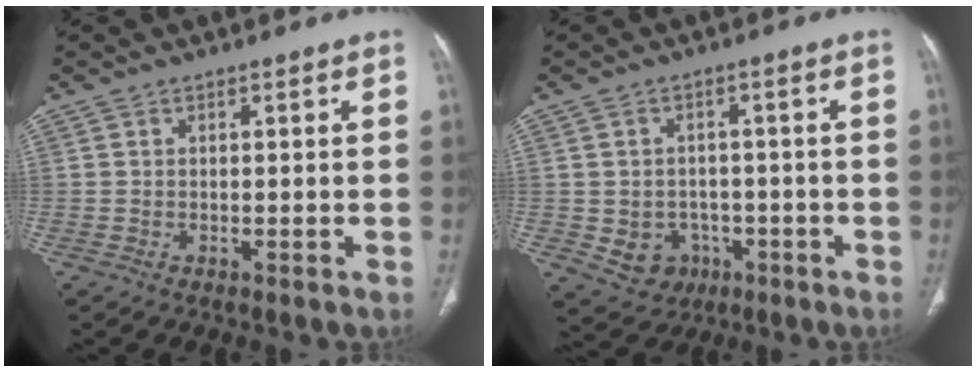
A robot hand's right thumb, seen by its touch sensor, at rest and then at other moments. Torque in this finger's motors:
{"motor_torque": [-0.28, 0.06, -0.05, 0.43, 0.12]}